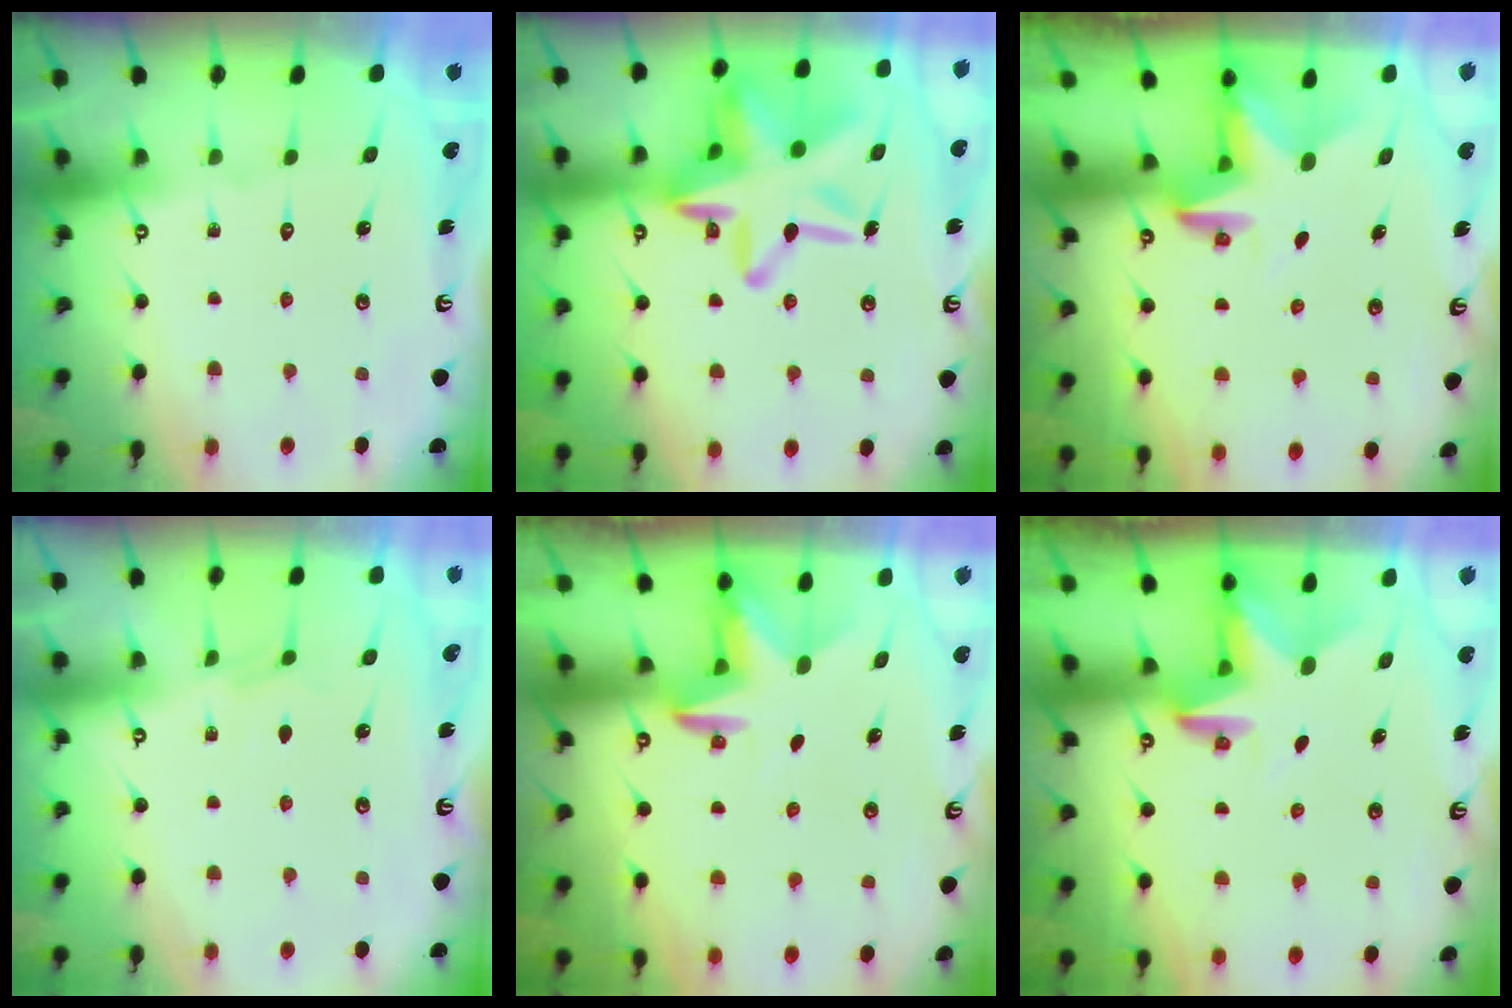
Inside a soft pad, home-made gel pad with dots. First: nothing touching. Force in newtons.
{"total": 23.3, "press": 23.2, "slide": 1.7}
{"total": 2.9, "press": 2.9, "slide": 0.2}
{"total": 2.2, "press": 2.1, "slide": 0.4}
{"total": 3.1, "press": 3.0, "slide": 0.7}
{"total": 2.9, "press": 2.9, "slide": 0.2}